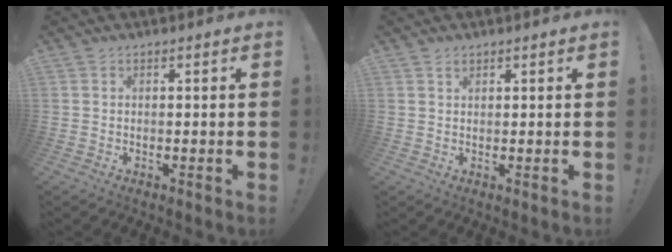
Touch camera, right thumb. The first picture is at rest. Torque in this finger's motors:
{"motor_torque": [-0.23, 0.37, 0.06, -0.10, 0.00]}